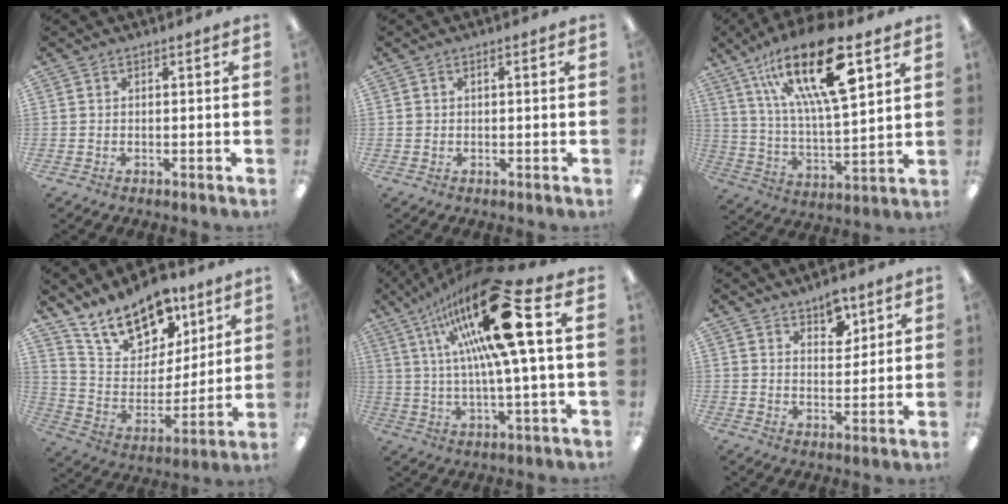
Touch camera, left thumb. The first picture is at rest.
{"total": 0.9, "force": [0.1, 0.8, 0.5], "torque": [-0.009, 0.006, -0.001]}
{"total": 23.3, "force": [12.7, 7.9, 17.9], "torque": [-0.316, -0.058, 0.205]}
{"total": 15.9, "force": [12.3, 8.1, 6.0], "torque": [-0.111, -0.077, 0.227]}
{"total": 24.0, "force": [8.9, 4.6, 21.8], "torque": [-0.388, -0.040, 0.127]}
{"total": 6.3, "force": [4.8, 3.2, 2.4], "torque": [-0.021, -0.028, 0.082]}